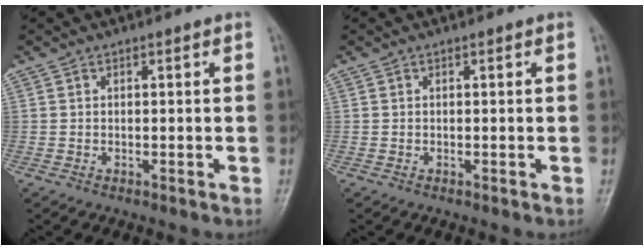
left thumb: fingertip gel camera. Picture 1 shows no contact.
{"total": 0.0}